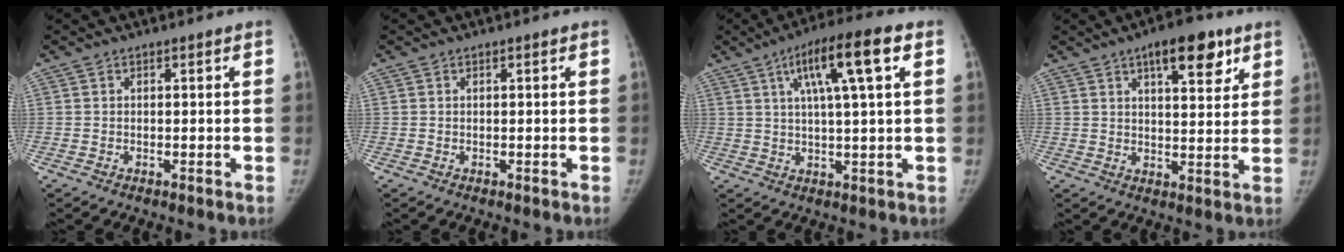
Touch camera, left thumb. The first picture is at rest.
{"total": 0.0}
{"total": 12.3, "force": [4.7, 1.8, 11.2], "torque": [-0.193, 0.008, 0.074]}
{"total": 10.6, "force": [6.0, 4.2, 7.7], "torque": [-0.082, -0.026, 0.085]}